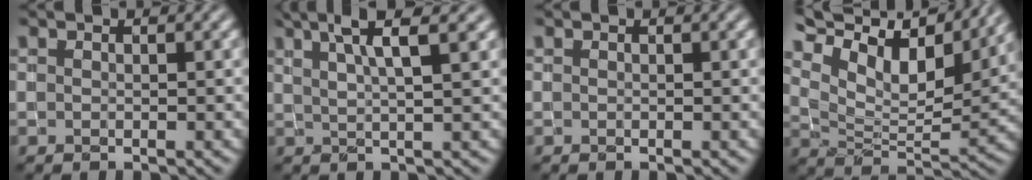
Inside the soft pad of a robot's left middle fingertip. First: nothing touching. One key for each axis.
{"total": 4.8, "fx": 2.7, "fy": 0.8, "fz": 3.8, "tx": -0.055, "ty": 0.009, "tz": 0.045}
{"total": 0.0}
{"total": 11.9, "fx": 8.3, "fy": 4.4, "fz": 7.2, "tx": -0.147, "ty": 0.022, "tz": 0.137}